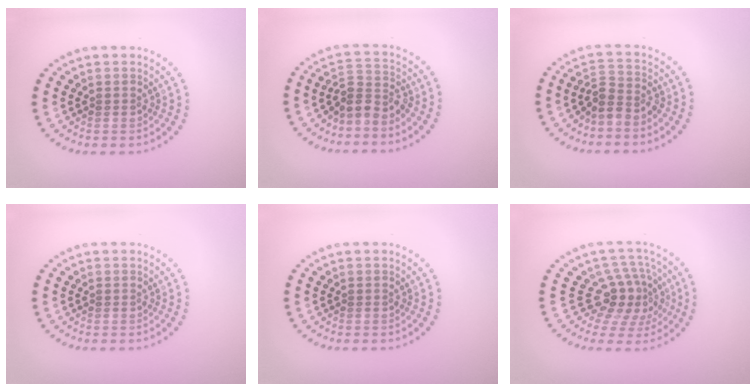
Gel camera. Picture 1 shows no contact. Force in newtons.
{"total": 2.8, "press": 2.1, "slide": 1.9}
{"total": 2.5, "press": 1.8, "slide": 1.7}
{"total": 0.0}
{"total": 0.0}
{"total": 4.1, "press": 3.2, "slide": 2.6}